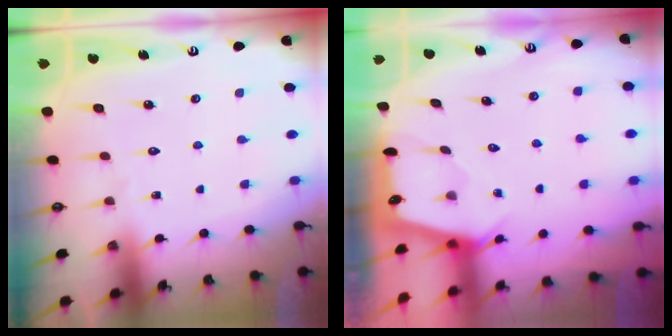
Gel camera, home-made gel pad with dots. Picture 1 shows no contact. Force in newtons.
{"total": 2.1, "press": 2.1, "slide": 0.3}